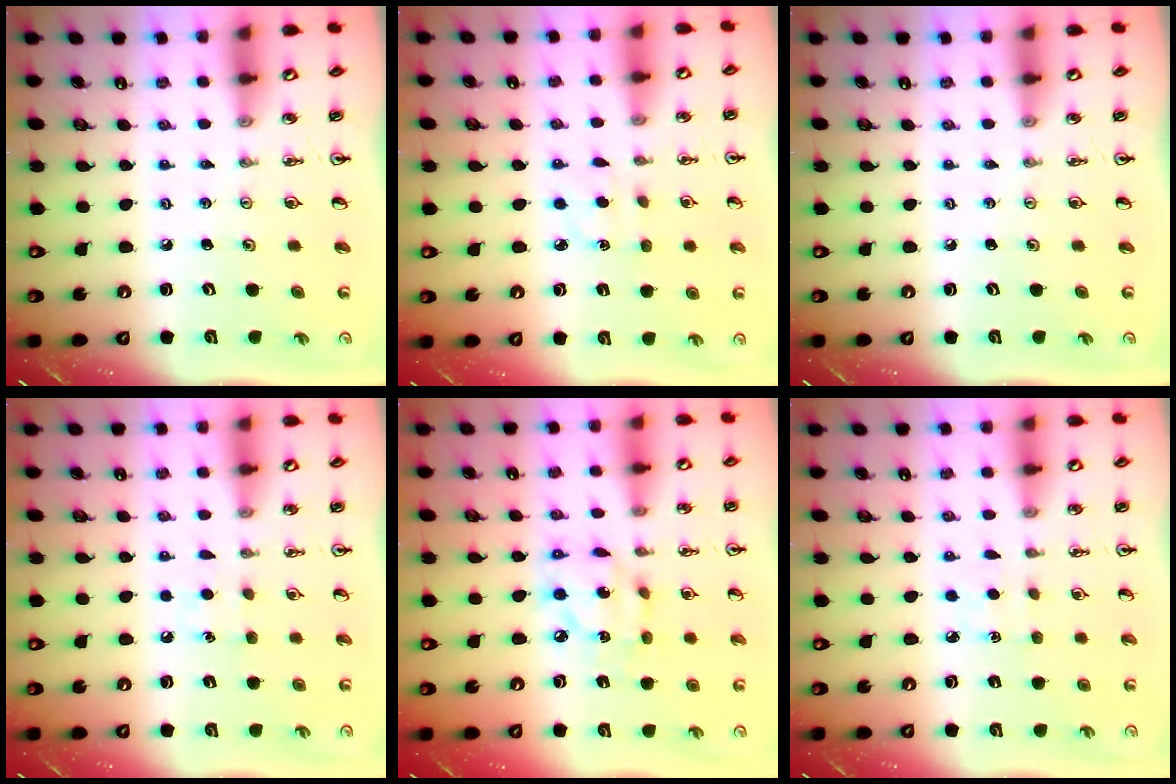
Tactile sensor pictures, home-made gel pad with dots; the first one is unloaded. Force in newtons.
{"total": 3.2, "press": 3.2, "slide": 0.4}
{"total": 0.0}
{"total": 6.4, "press": 6.3, "slide": 0.7}
{"total": 10.3, "press": 10.2, "slide": 0.7}
{"total": 2.4, "press": 2.4, "slide": 0.3}